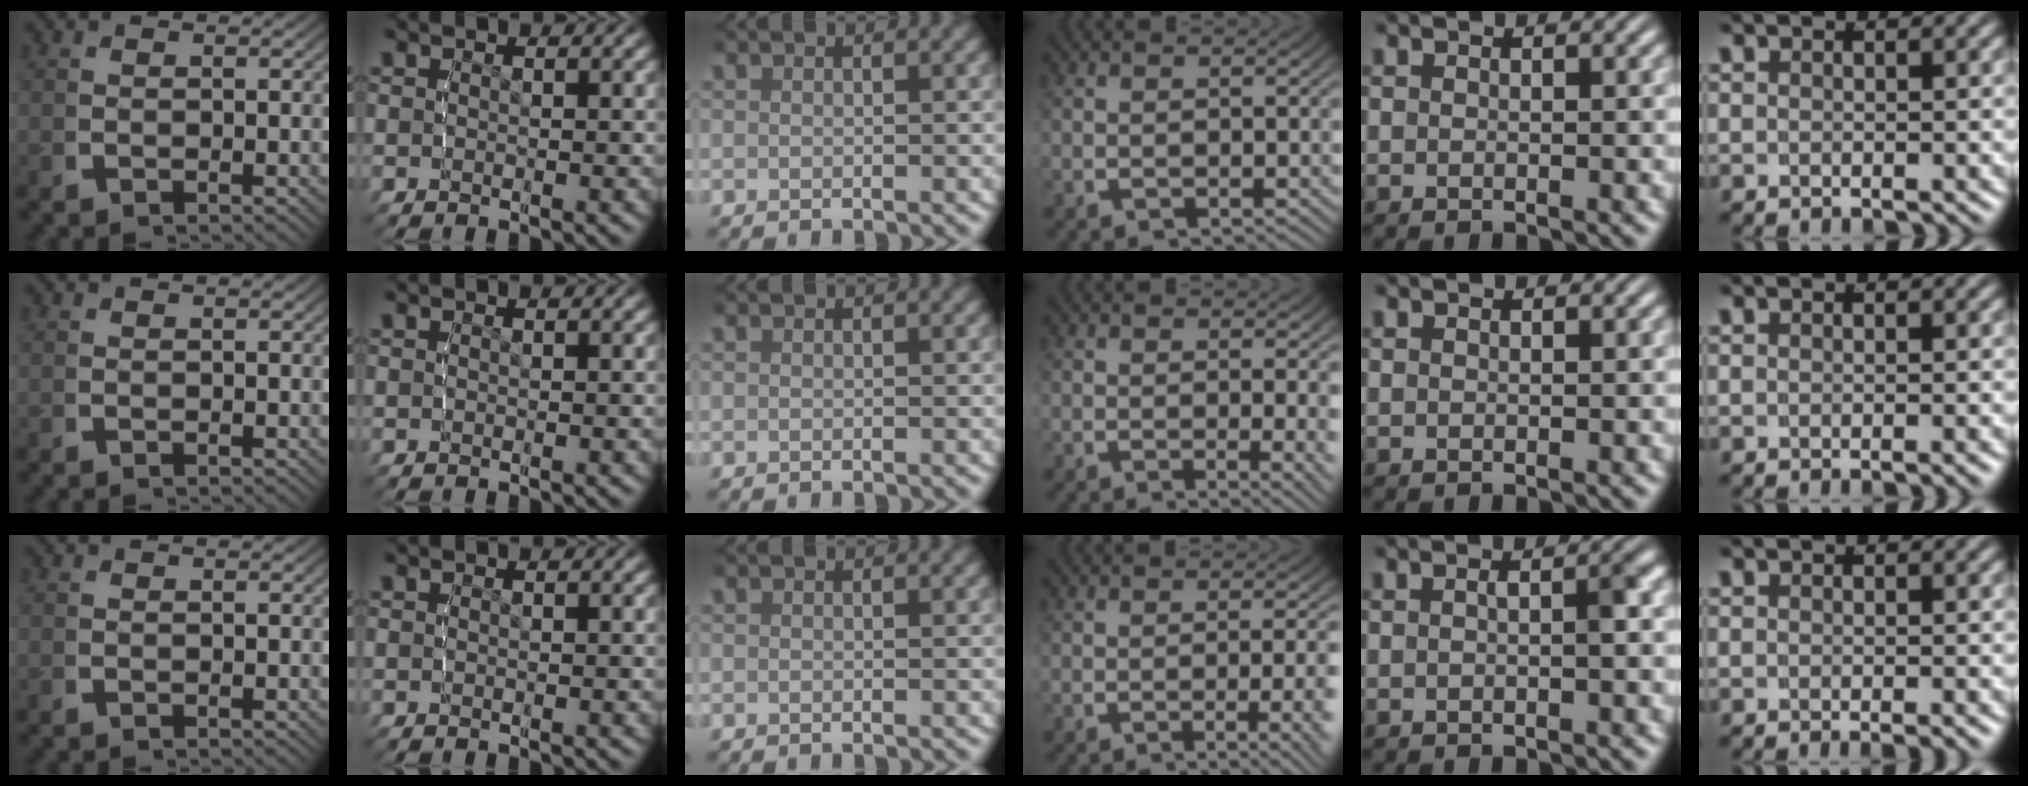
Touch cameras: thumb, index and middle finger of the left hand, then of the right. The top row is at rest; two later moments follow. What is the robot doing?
{"motion": "lift_and_place", "object": "condiment"}